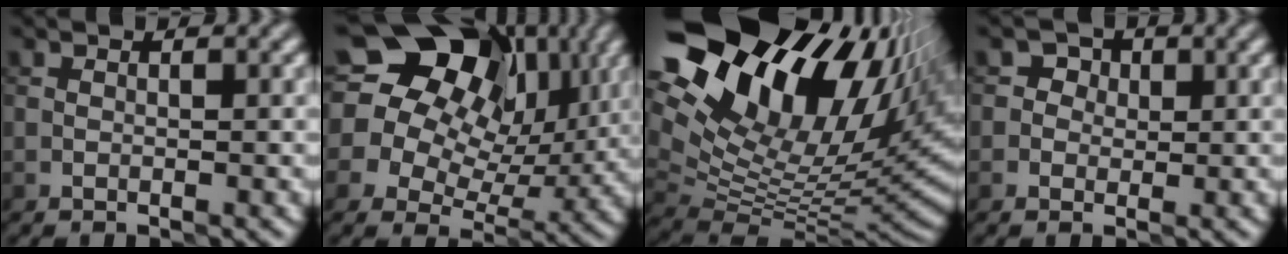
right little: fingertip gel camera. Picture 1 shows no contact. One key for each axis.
{"total": 14.6, "fx": 6.6, "fy": 10.7, "fz": 7.6, "tx": -0.131, "ty": 0.052, "tz": 0.098}
{"total": 18.6, "fx": 10.6, "fy": 9.6, "fz": 11.8, "tx": -0.218, "ty": 0.043, "tz": 0.196}
{"total": 1.9, "fx": 0.1, "fy": 1.8, "fz": 0.6, "tx": 0.004, "ty": 0.010, "tz": -0.006}